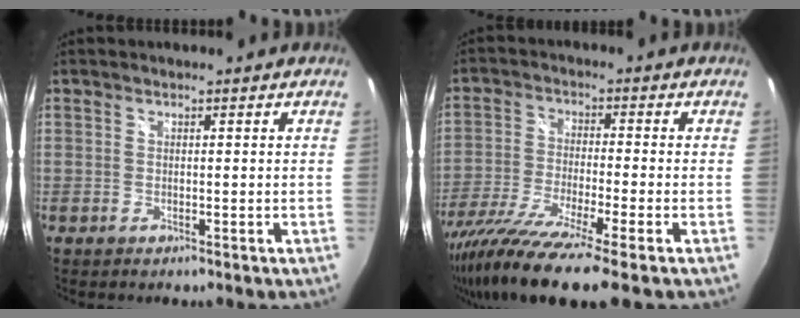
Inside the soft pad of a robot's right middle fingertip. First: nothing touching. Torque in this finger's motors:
{"motor_torque": [1.27, -0.87, 0.69, 0.21]}